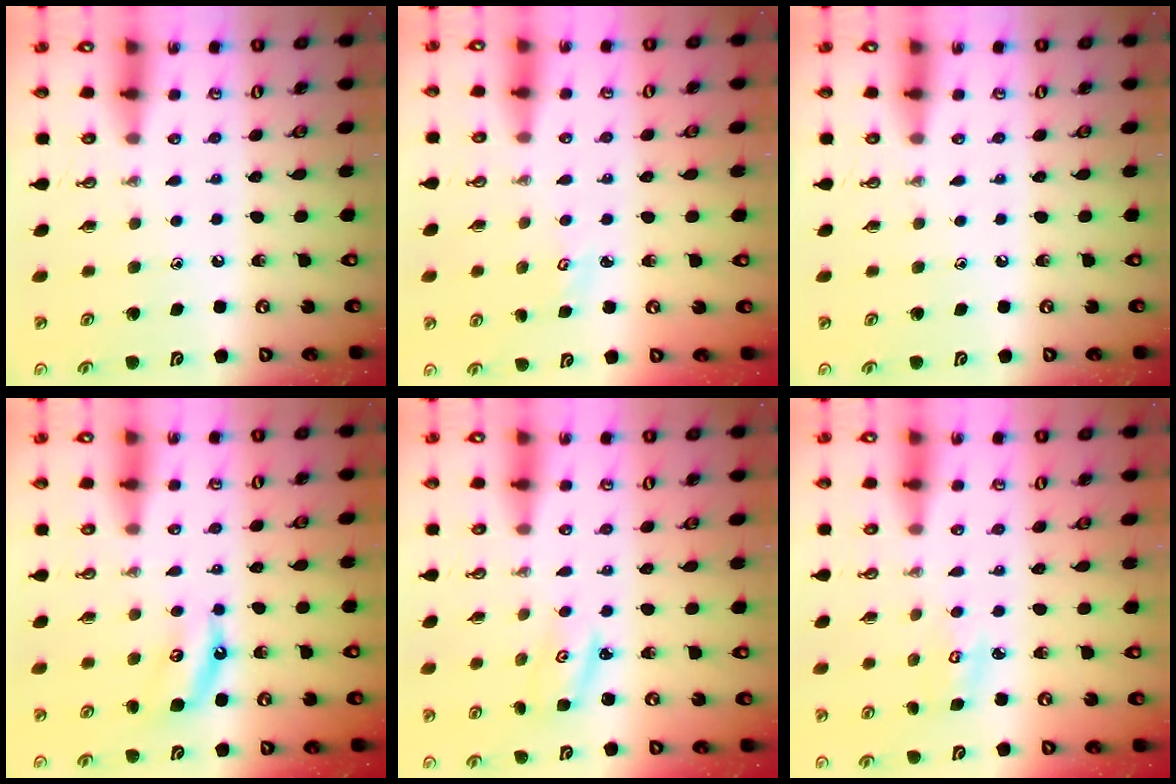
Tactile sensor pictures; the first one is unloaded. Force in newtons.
{"total": 2.7, "press": 2.7, "slide": 0.3}
{"total": 0.0}
{"total": 5.4, "press": 5.4, "slide": 0.6}
{"total": 2.9, "press": 2.9, "slide": 0.4}
{"total": 4.1, "press": 4.1, "slide": 0.3}